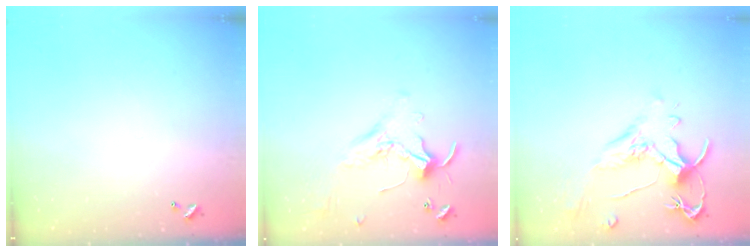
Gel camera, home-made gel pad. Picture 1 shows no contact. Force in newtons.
{"total": 1.7, "press": 1.6, "slide": 0.2}
{"total": 1.6, "press": 1.1, "slide": 1.2}